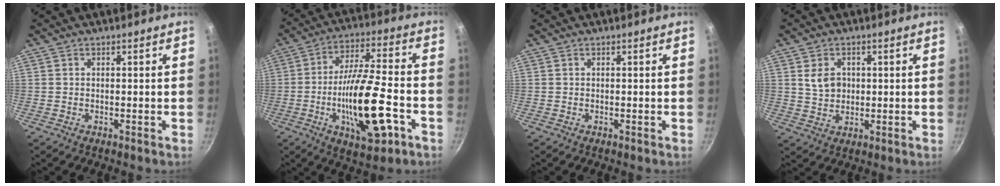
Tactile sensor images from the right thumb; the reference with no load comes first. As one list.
[{"total": 18.6, "force": [-6.0, 5.8, 16.6], "torque": [-0.279, 0.025, -0.098]}, {"total": 0.0}, {"total": 5.4, "force": [1.2, 4.2, 3.2], "torque": [-0.040, -0.004, 0.022]}]